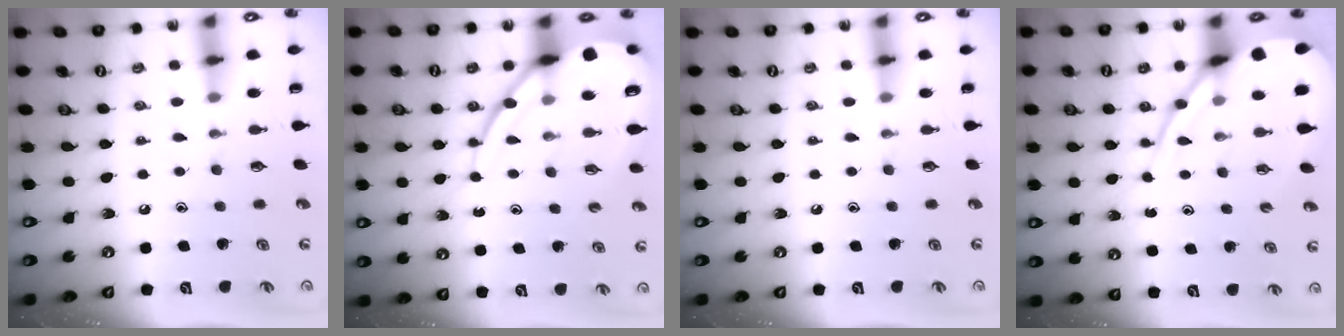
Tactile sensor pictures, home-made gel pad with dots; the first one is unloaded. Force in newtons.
{"total": 14.7, "press": 14.6, "slide": 1.6}
{"total": 0.0}
{"total": 11.3, "press": 11.3, "slide": 1.0}